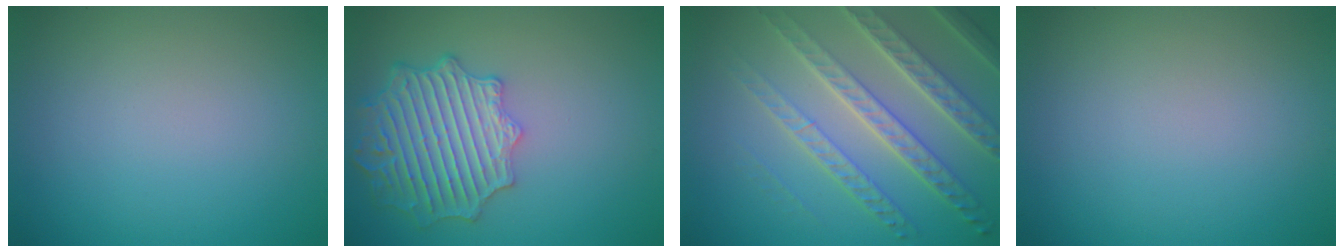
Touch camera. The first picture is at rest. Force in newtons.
{"total": 6.1, "press": 5.4, "slide": 2.9}
{"total": 7.6, "press": 5.2, "slide": 5.5}
{"total": 0.0}